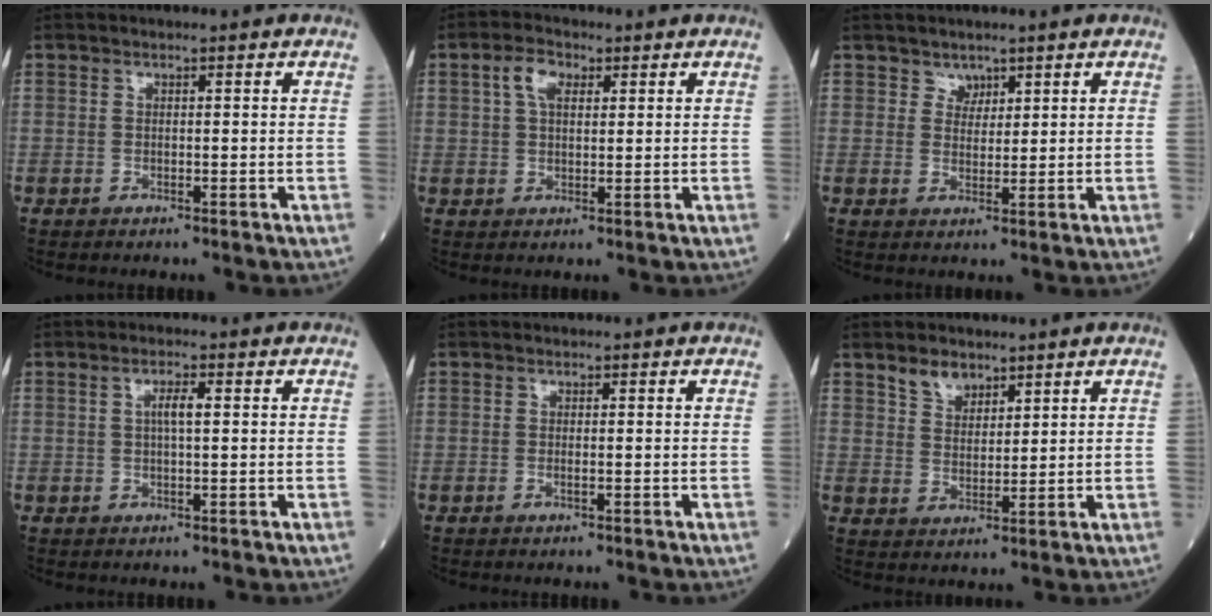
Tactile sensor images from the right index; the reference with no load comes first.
{"total": 4.1, "force": [1.6, 2.2, 3.0], "torque": [-0.061, 0.013, 0.030]}
{"total": 2.0, "force": [1.5, 1.3, 0.2], "torque": [0.004, -0.004, 0.022]}
{"total": 2.5, "force": [0.4, 0.3, 2.4], "torque": [-0.046, 0.002, 0.007]}
{"total": 0.7, "force": [-0.3, 0.1, 0.6], "torque": [-0.011, -0.001, -0.005]}
{"total": 4.1, "force": [3.1, 2.2, 1.5], "torque": [-0.028, 0.000, 0.062]}